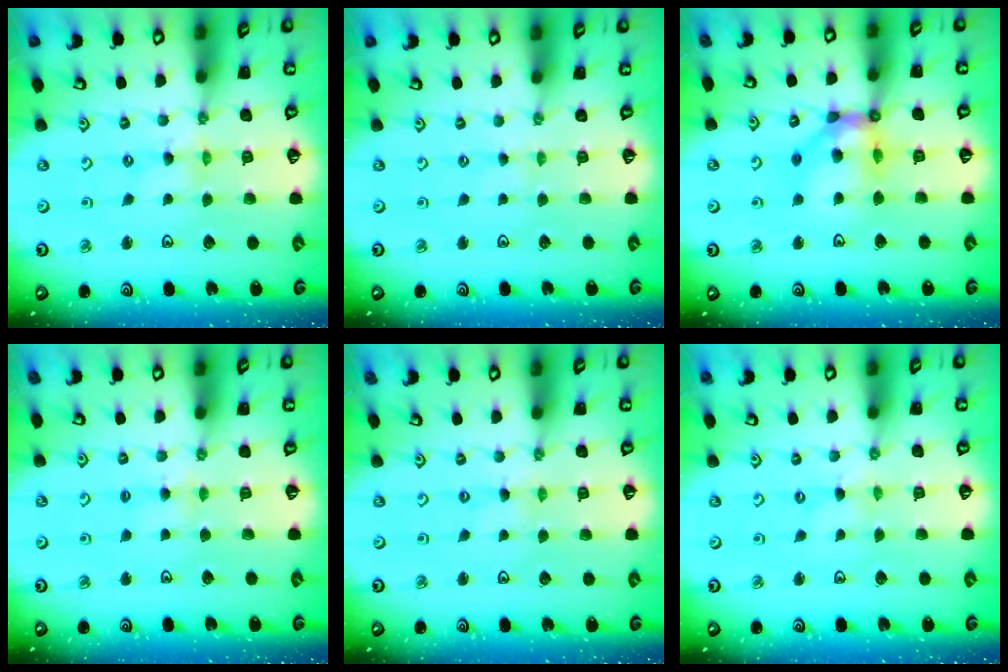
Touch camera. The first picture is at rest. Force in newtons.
{"total": 0.0}
{"total": 13.2, "press": 13.1, "slide": 1.6}
{"total": 4.3, "press": 4.3, "slide": 0.5}
{"total": 0.0}
{"total": 0.0}